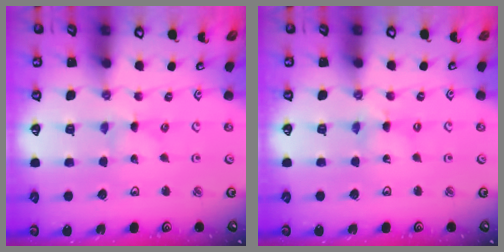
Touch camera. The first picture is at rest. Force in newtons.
{"total": 0.9, "press": 0.9, "slide": 0.2}